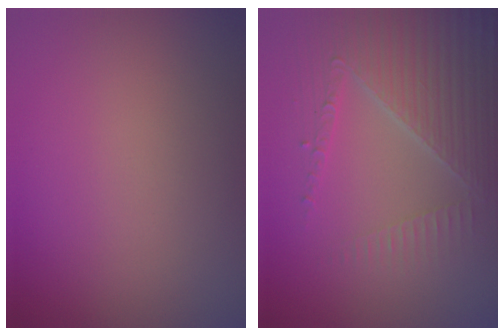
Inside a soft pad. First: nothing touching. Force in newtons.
{"total": 4.3, "press": 4.1, "slide": 1.3}